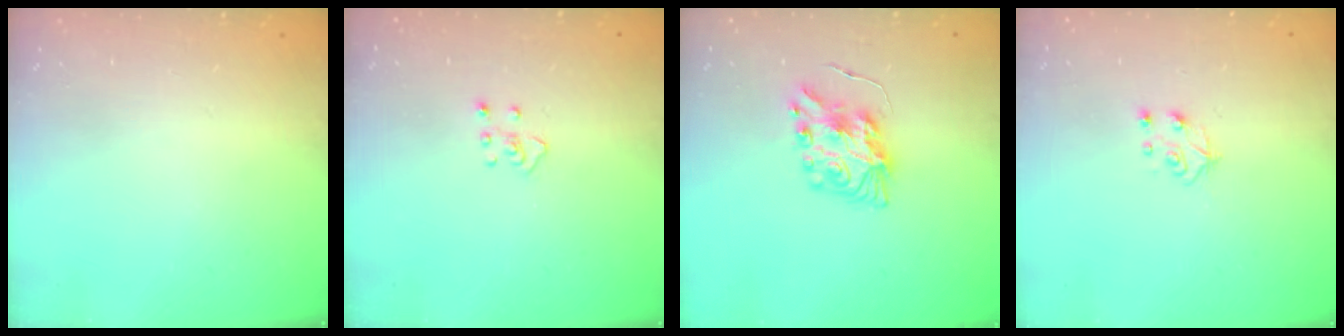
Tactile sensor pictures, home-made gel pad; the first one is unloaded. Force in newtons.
{"total": 3.4, "press": 3.3, "slide": 0.6}
{"total": 8.7, "press": 8.7, "slide": 0.3}
{"total": 5.6, "press": 5.6, "slide": 0.5}